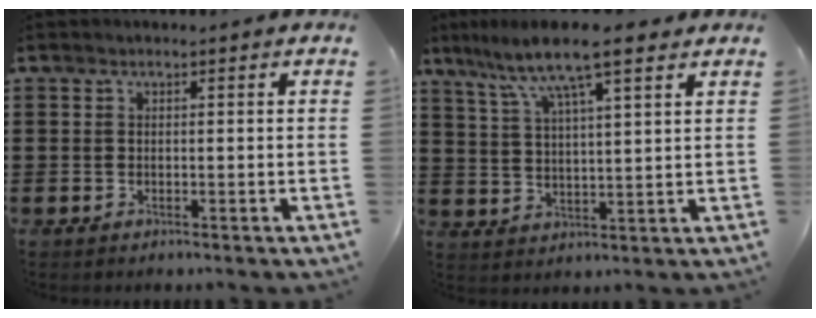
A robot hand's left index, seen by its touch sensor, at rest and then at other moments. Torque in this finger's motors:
{"motor_torque": [1.17, -0.97, 0.68, 0.21]}